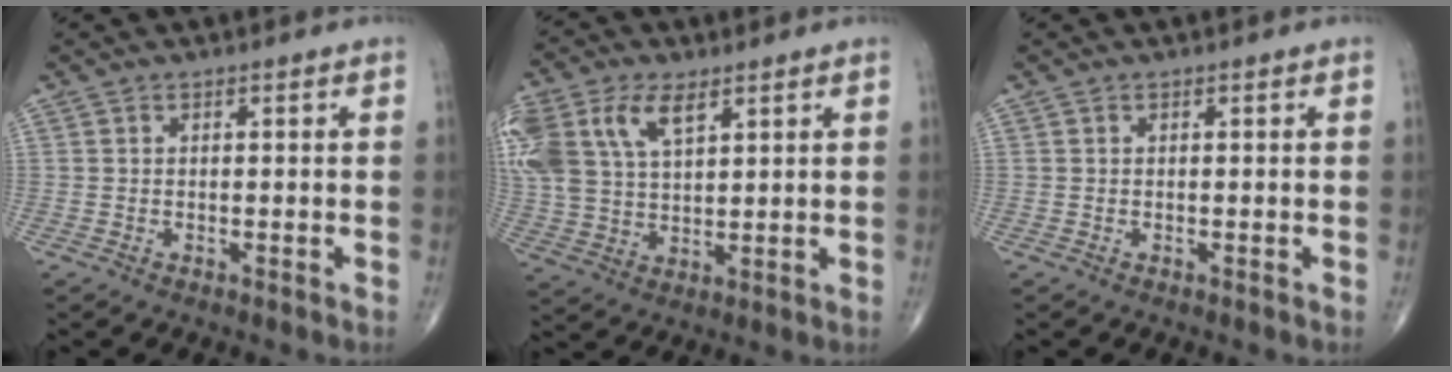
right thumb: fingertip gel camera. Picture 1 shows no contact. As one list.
[{"total": 17.3, "force": [7.7, 10.2, 11.7], "torque": [-0.282, 0.009, 0.149]}, {"total": 0.0}]